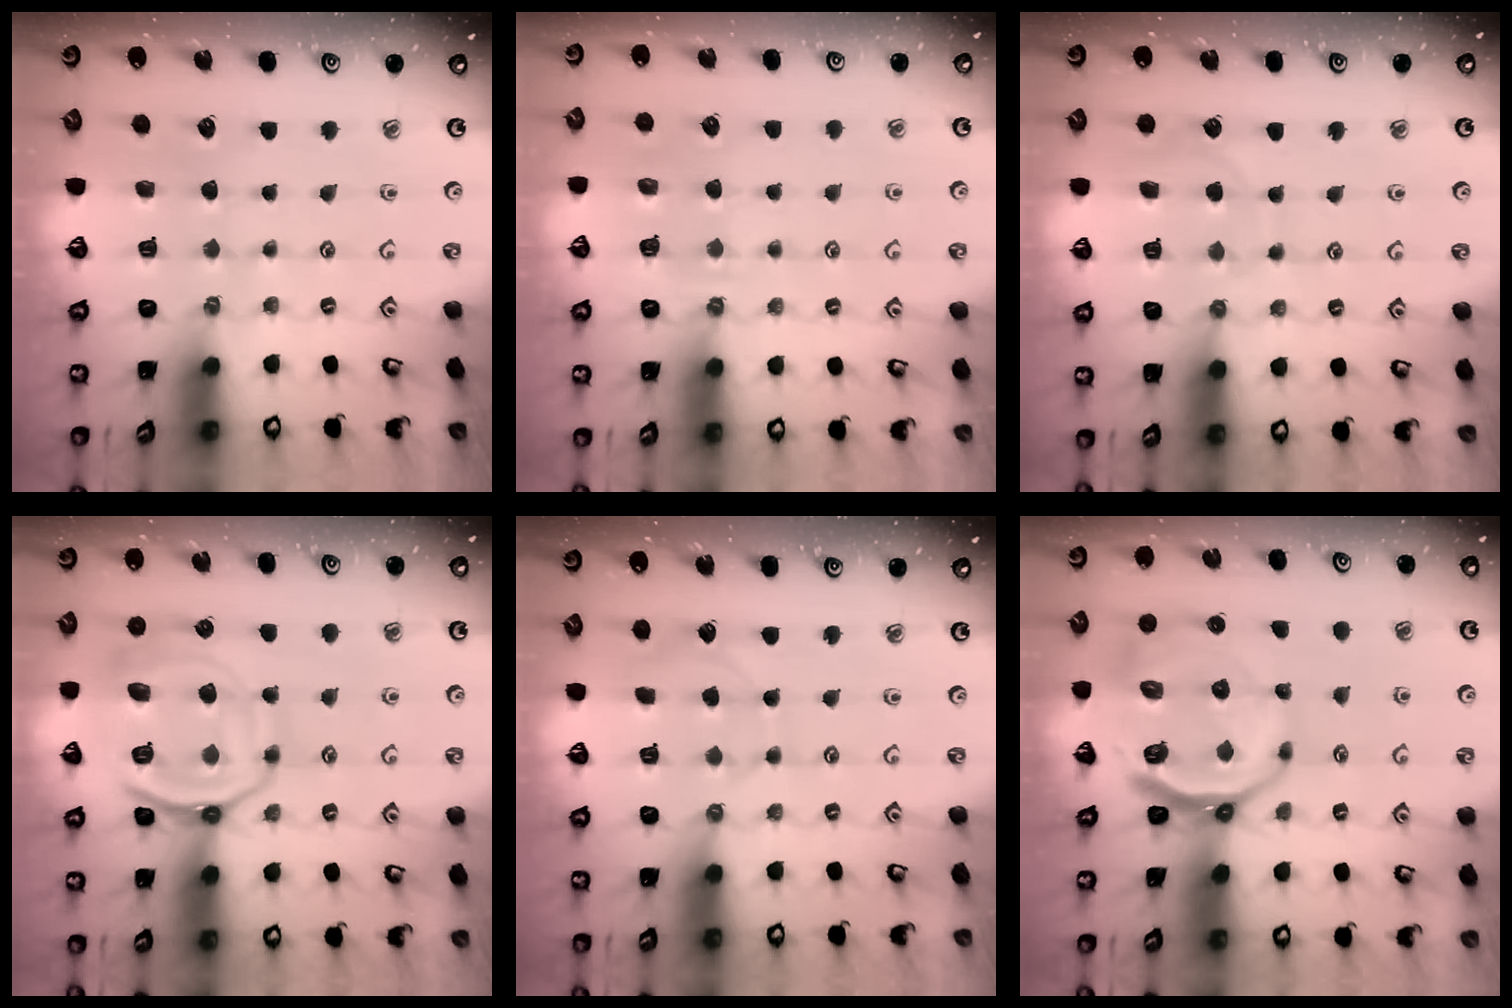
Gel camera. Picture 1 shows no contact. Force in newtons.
{"total": 3.8, "press": 3.7, "slide": 0.9}
{"total": 7.5, "press": 7.5, "slide": 0.5}
{"total": 15.5, "press": 15.4, "slide": 1.7}
{"total": 4.1, "press": 4.1, "slide": 0.4}
{"total": 11.4, "press": 10.9, "slide": 3.5}